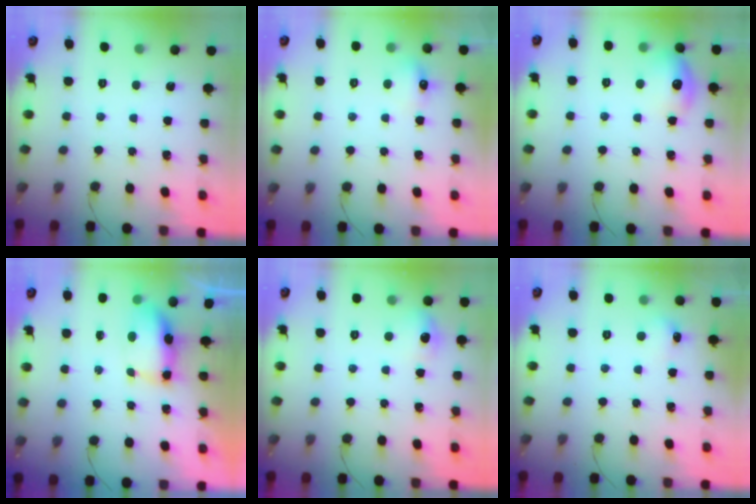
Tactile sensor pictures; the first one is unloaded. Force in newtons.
{"total": 5.6, "press": 5.5, "slide": 1.4}
{"total": 10.9, "press": 10.9, "slide": 0.8}
{"total": 7.9, "press": 7.5, "slide": 2.5}
{"total": 6.9, "press": 6.8, "slide": 1.3}
{"total": 5.6, "press": 5.4, "slide": 1.7}